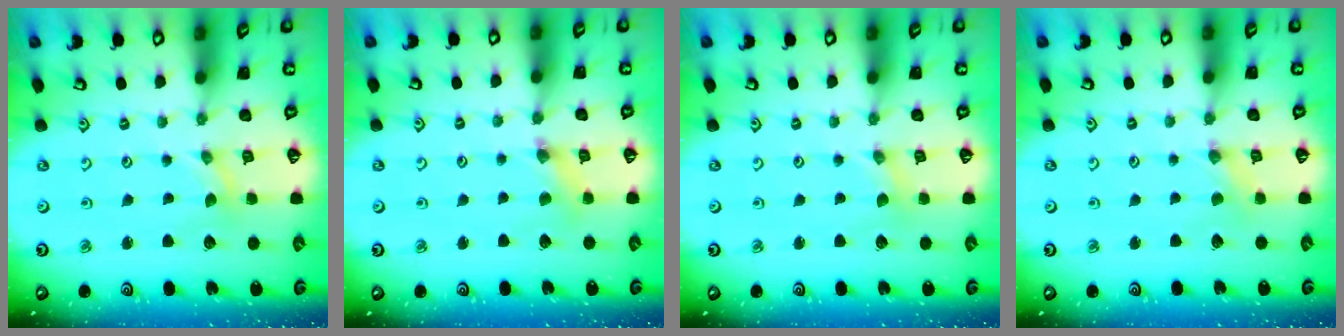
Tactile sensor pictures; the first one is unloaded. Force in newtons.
{"total": 2.5, "press": 2.4, "slide": 0.3}
{"total": 0.0}
{"total": 0.0}